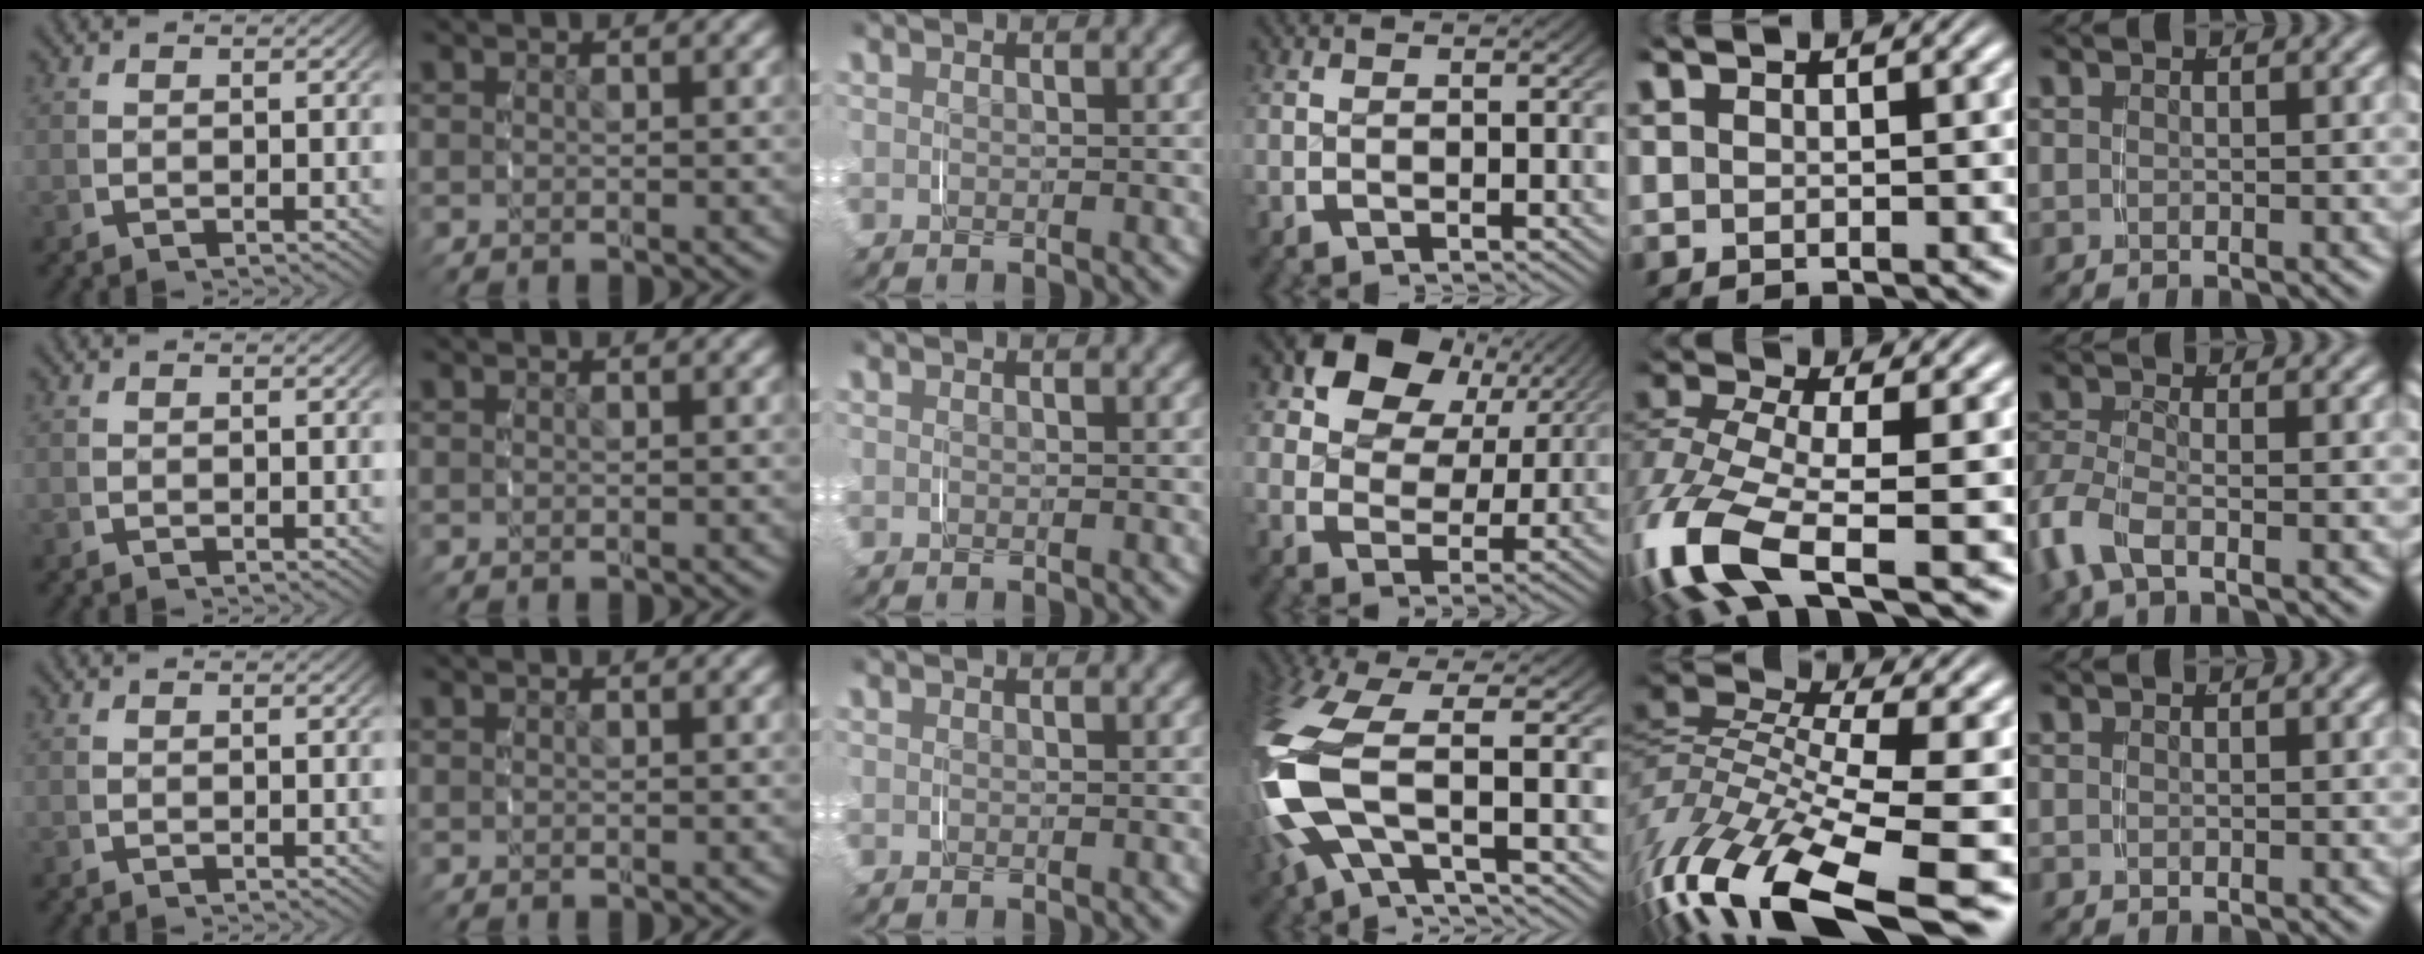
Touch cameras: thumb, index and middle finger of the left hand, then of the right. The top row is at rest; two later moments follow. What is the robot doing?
{"motion": "grasp_and_lifting", "object": "pencil case"}